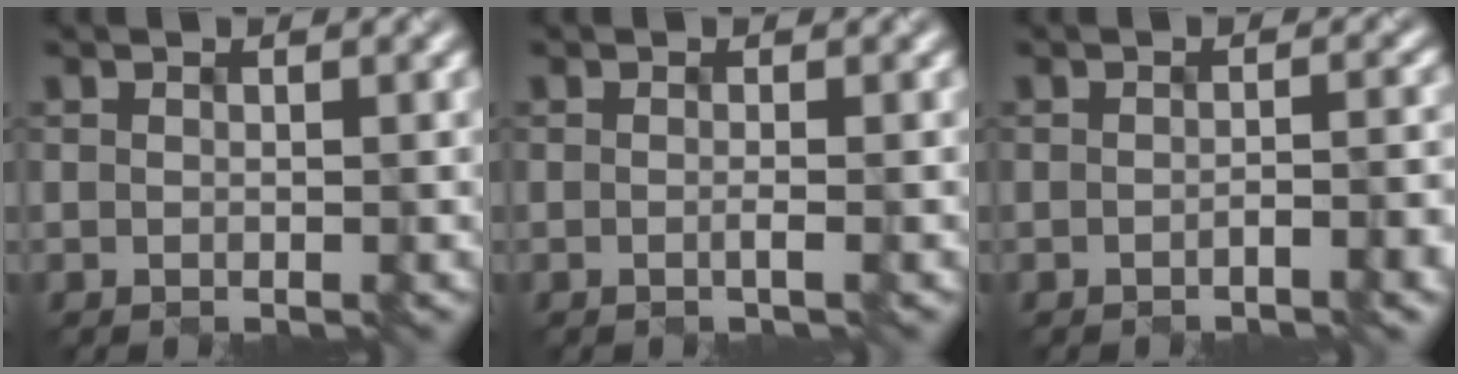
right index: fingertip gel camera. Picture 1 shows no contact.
{"total": 0.9, "force": [-0.4, 0.2, 0.7], "torque": [-0.012, 0.002, -0.011]}
{"total": 3.2, "force": [-1.2, 0.8, 2.8], "torque": [-0.040, 0.001, -0.018]}